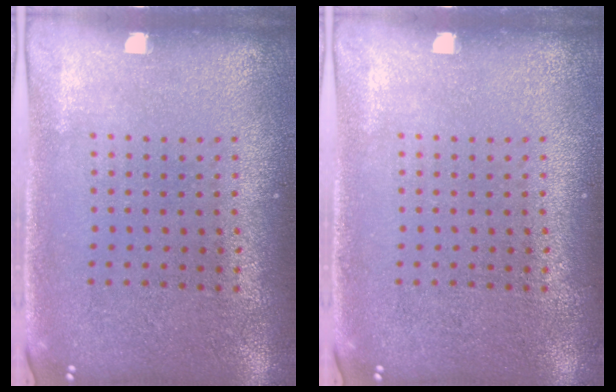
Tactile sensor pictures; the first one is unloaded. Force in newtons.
{"total": 0.0}